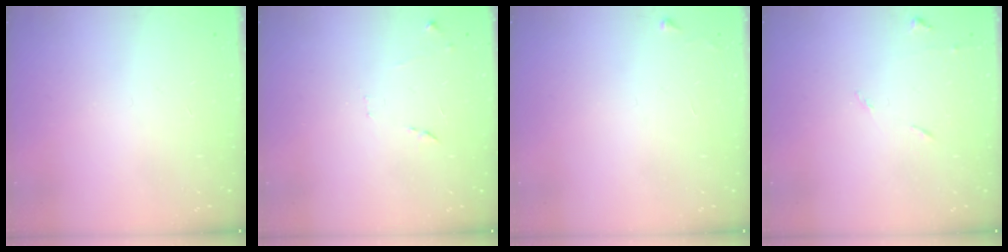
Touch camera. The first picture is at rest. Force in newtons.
{"total": 7.5, "press": 7.5, "slide": 0.6}
{"total": 3.5, "press": 3.4, "slide": 0.5}
{"total": 5.3, "press": 5.2, "slide": 0.7}